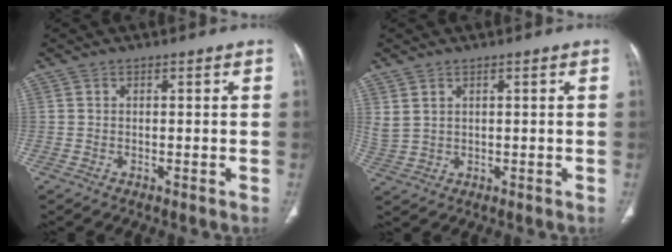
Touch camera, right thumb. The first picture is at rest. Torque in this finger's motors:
{"motor_torque": [0.10, 0.19, 0.06, -0.04, 0.12]}